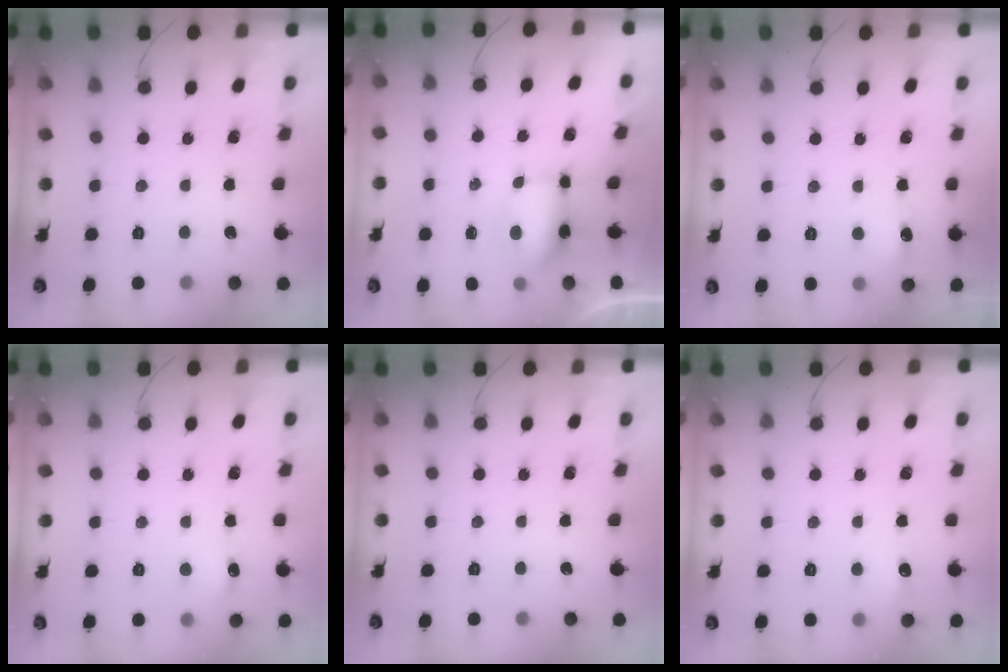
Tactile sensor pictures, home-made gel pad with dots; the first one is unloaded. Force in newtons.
{"total": 6.5, "press": 6.5, "slide": 0.4}
{"total": 6.6, "press": 6.4, "slide": 1.8}
{"total": 6.6, "press": 6.3, "slide": 1.7}
{"total": 0.0}
{"total": 5.7, "press": 5.6, "slide": 1.1}